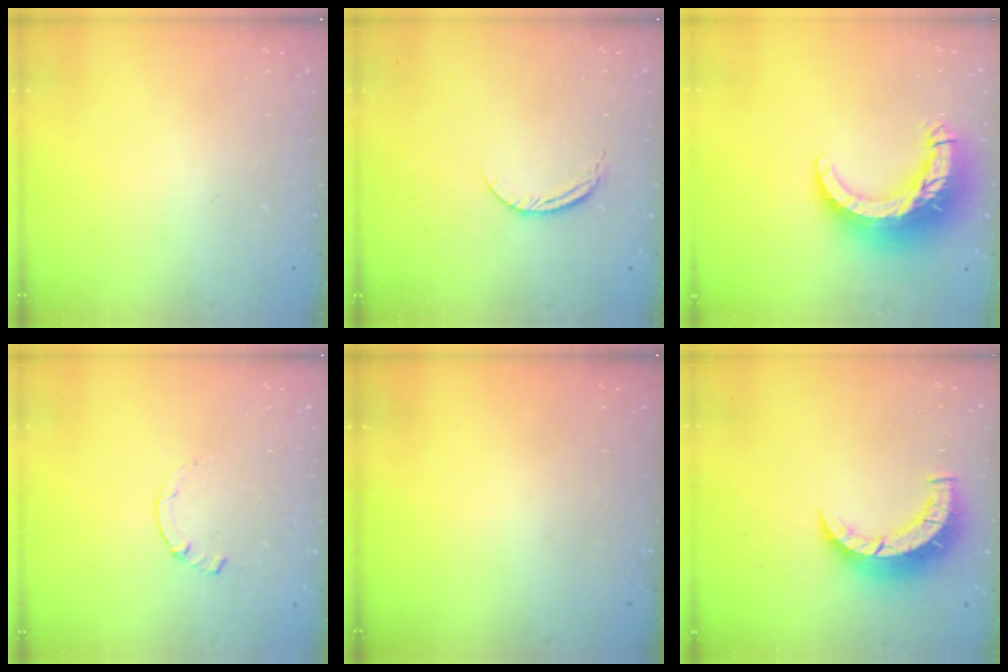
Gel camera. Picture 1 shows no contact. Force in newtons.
{"total": 4.9, "press": 4.9, "slide": 0.5}
{"total": 13.9, "press": 13.8, "slide": 1.4}
{"total": 1.7, "press": 1.7, "slide": 0.3}
{"total": 0.0}
{"total": 7.1, "press": 7.0, "slide": 0.8}